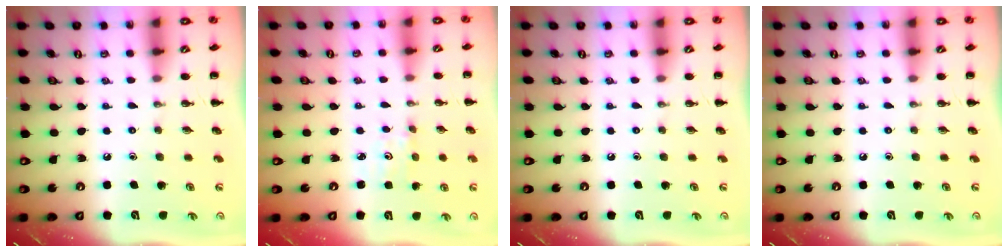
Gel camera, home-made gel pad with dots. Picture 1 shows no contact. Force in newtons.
{"total": 1.5, "press": 1.4, "slide": 0.5}
{"total": 0.0}
{"total": 0.0}